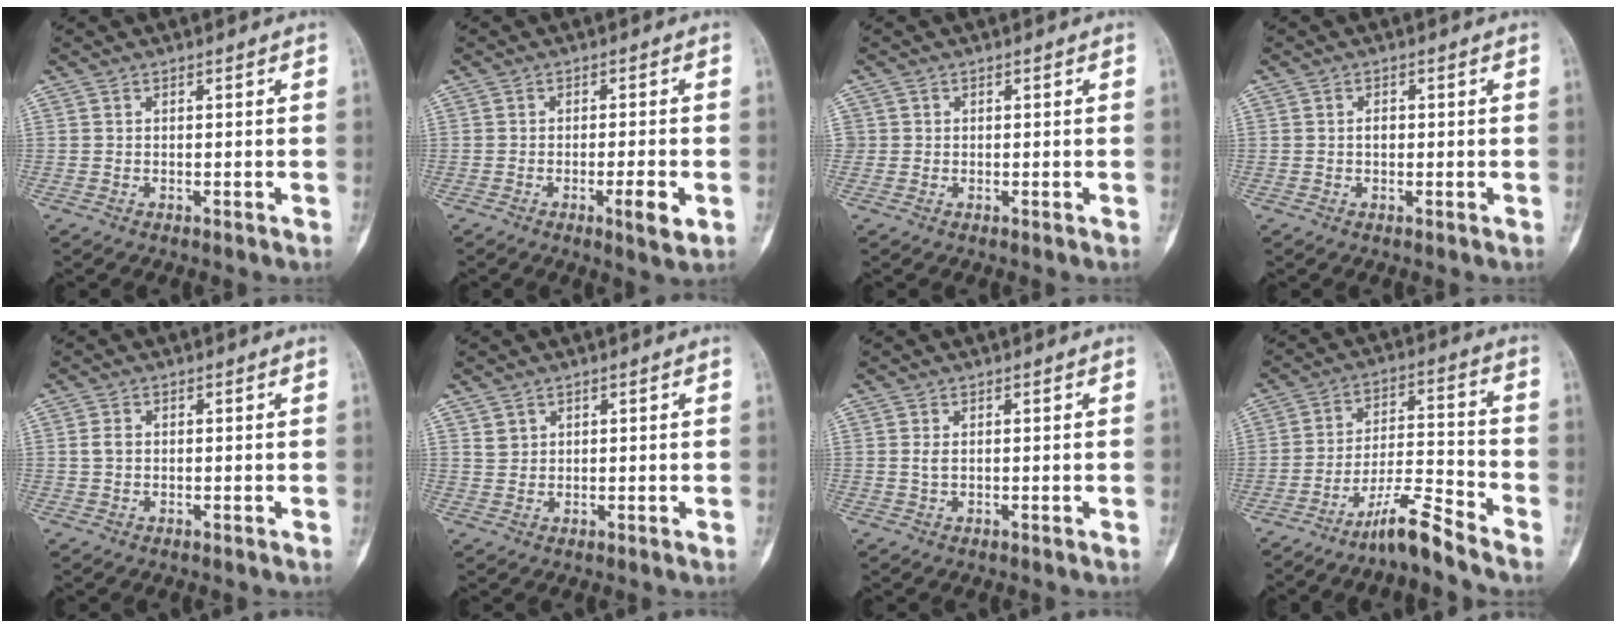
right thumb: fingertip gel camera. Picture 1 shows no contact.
{"total": 4.6, "force": [-1.5, 0.8, 4.3], "torque": [-0.068, -0.001, -0.021]}
{"total": 1.1, "force": [0.0, 1.1, 0.0], "torque": [0.008, 0.005, -0.002]}
{"total": 1.3, "force": [0.0, 0.9, 0.9], "torque": [-0.013, 0.002, -0.002]}
{"total": 1.6, "force": [0.1, 1.2, 1.1], "torque": [-0.023, 0.003, 0.003]}
{"total": 1.8, "force": [1.1, 1.3, 0.4], "torque": [0.005, -0.004, 0.020]}
{"total": 1.1, "force": [0.2, 0.6, 1.0], "torque": [-0.021, 0.000, 0.006]}
{"total": 8.7, "force": [-7.3, 0.1, 4.6], "torque": [-0.081, 0.068, -0.135]}